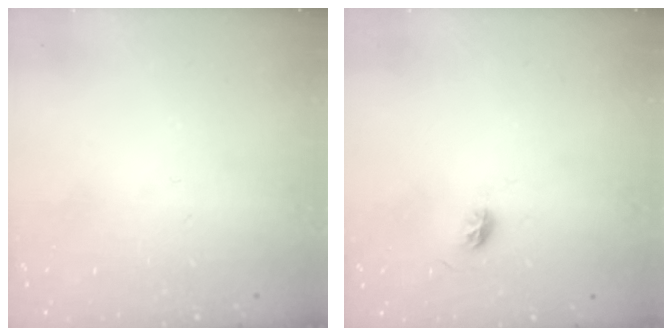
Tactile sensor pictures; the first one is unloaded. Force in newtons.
{"total": 5.3, "press": 5.2, "slide": 1.0}